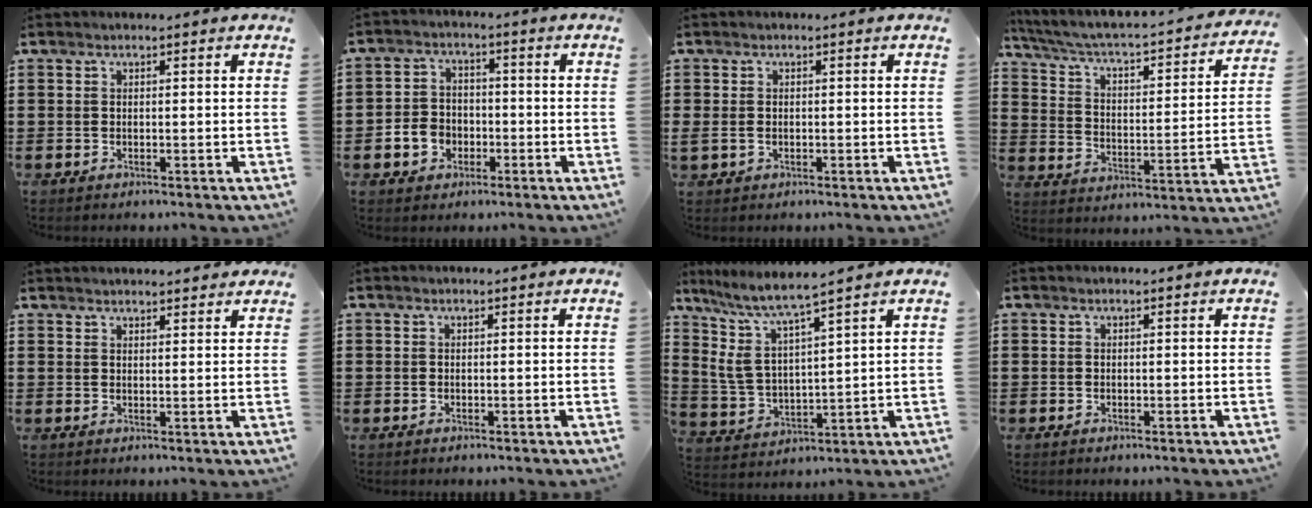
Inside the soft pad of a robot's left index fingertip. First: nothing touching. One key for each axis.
{"total": 4.6, "fx": -1.9, "fy": 3.7, "fz": 2.0, "tx": -0.050, "ty": 0.008, "tz": -0.039}
{"total": 1.3, "fx": -0.3, "fy": 0.9, "fz": 0.9, "tx": -0.028, "ty": 0.000, "tz": -0.008}
{"total": 3.0, "fx": 2.4, "fy": 0.3, "fz": 1.9, "tx": -0.053, "ty": -0.033, "tz": 0.026}
{"total": 2.1, "fx": 2.0, "fy": 0.3, "fz": 0.2, "tx": -0.008, "ty": 0.001, "tz": 0.040}
{"total": 0.0}
{"total": 7.1, "fx": 4.9, "fy": 1.7, "fz": 4.9, "tx": -0.130, "ty": -0.031, "tz": 0.081}
{"total": 0.0}